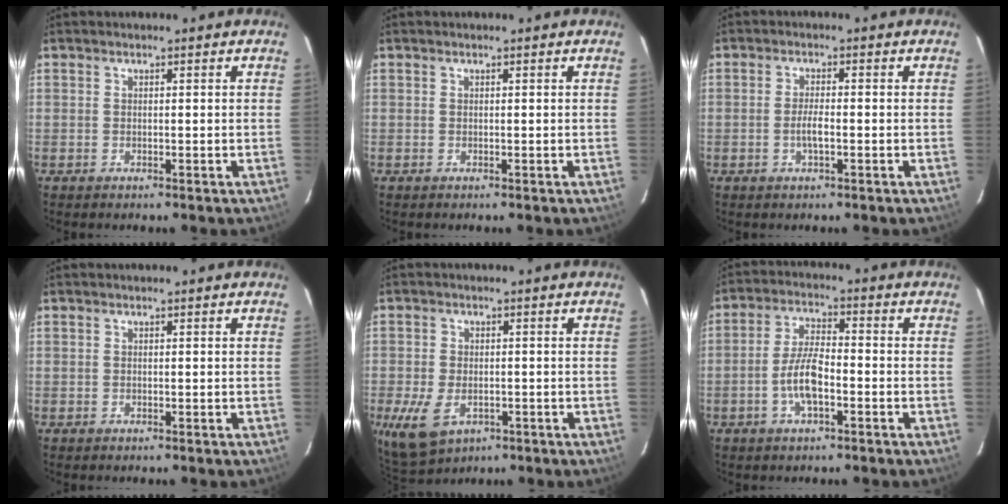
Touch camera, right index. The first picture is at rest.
{"total": 0.0}
{"total": 2.5, "force": [-0.6, 1.0, 2.2], "torque": [-0.042, 0.002, -0.011]}
{"total": 0.0}
{"total": 8.3, "force": [-3.0, 5.2, 5.7], "torque": [-0.130, -0.021, -0.046]}
{"total": 7.2, "force": [-2.6, 2.3, 6.2], "torque": [-0.128, 0.008, -0.051]}